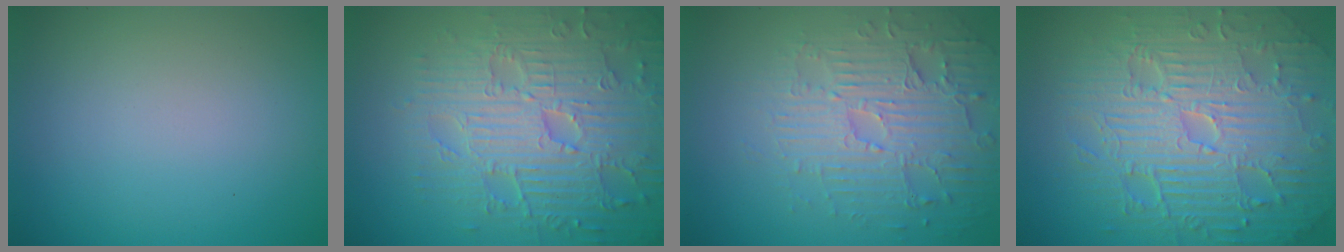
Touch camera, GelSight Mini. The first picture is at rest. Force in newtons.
{"total": 8.2, "press": 6.2, "slide": 5.4}
{"total": 4.7, "press": 4.3, "slide": 1.9}
{"total": 11.3, "press": 7.2, "slide": 8.7}